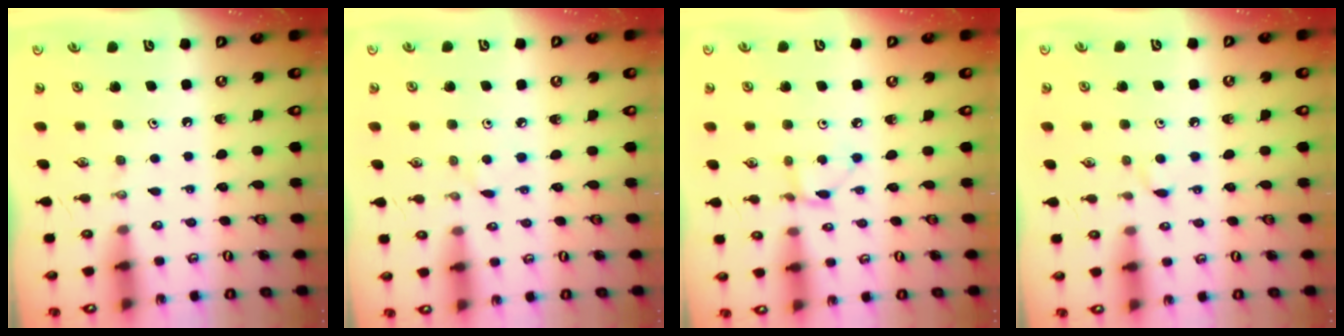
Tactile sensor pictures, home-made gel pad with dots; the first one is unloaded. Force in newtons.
{"total": 2.9, "press": 2.9, "slide": 0.3}
{"total": 2.3, "press": 2.3, "slide": 0.4}
{"total": 3.8, "press": 3.8, "slide": 0.5}